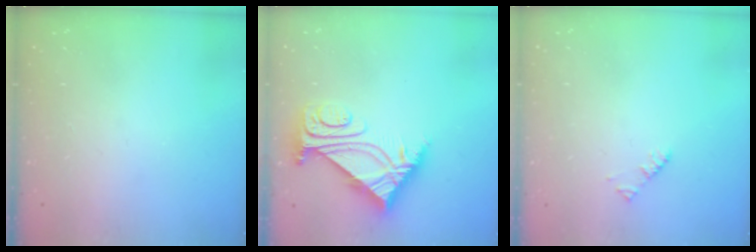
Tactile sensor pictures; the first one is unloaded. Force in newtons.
{"total": 8.0, "press": 7.9, "slide": 1.2}
{"total": 1.9, "press": 1.9, "slide": 0.3}